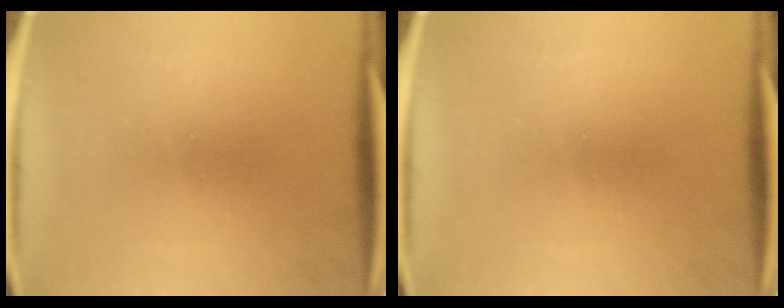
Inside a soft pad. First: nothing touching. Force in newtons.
{"total": 0.0}